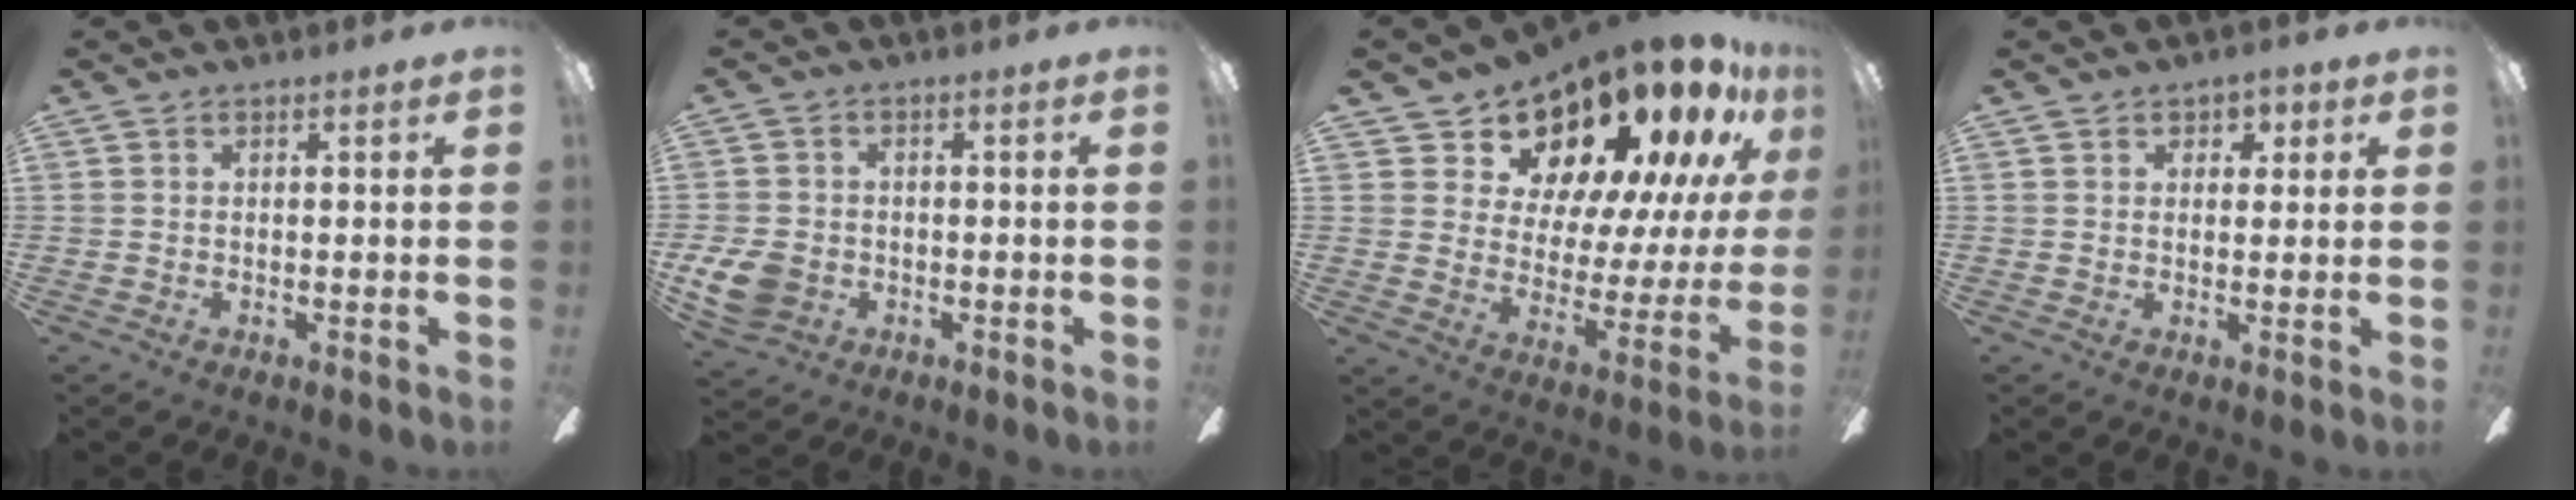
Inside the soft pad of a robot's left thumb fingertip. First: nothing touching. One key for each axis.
{"total": 7.7, "fx": -2.2, "fy": 6.3, "fz": 4.0, "tx": -0.089, "ty": 0.015, "tz": -0.038}
{"total": 17.8, "fx": 15.5, "fy": 6.6, "fz": 5.8, "tx": -0.099, "ty": -0.135, "tz": 0.269}
{"total": 2.6, "fx": 1.2, "fy": 2.2, "fz": 0.6, "tx": 0.007, "ty": 0.000, "tz": 0.017}